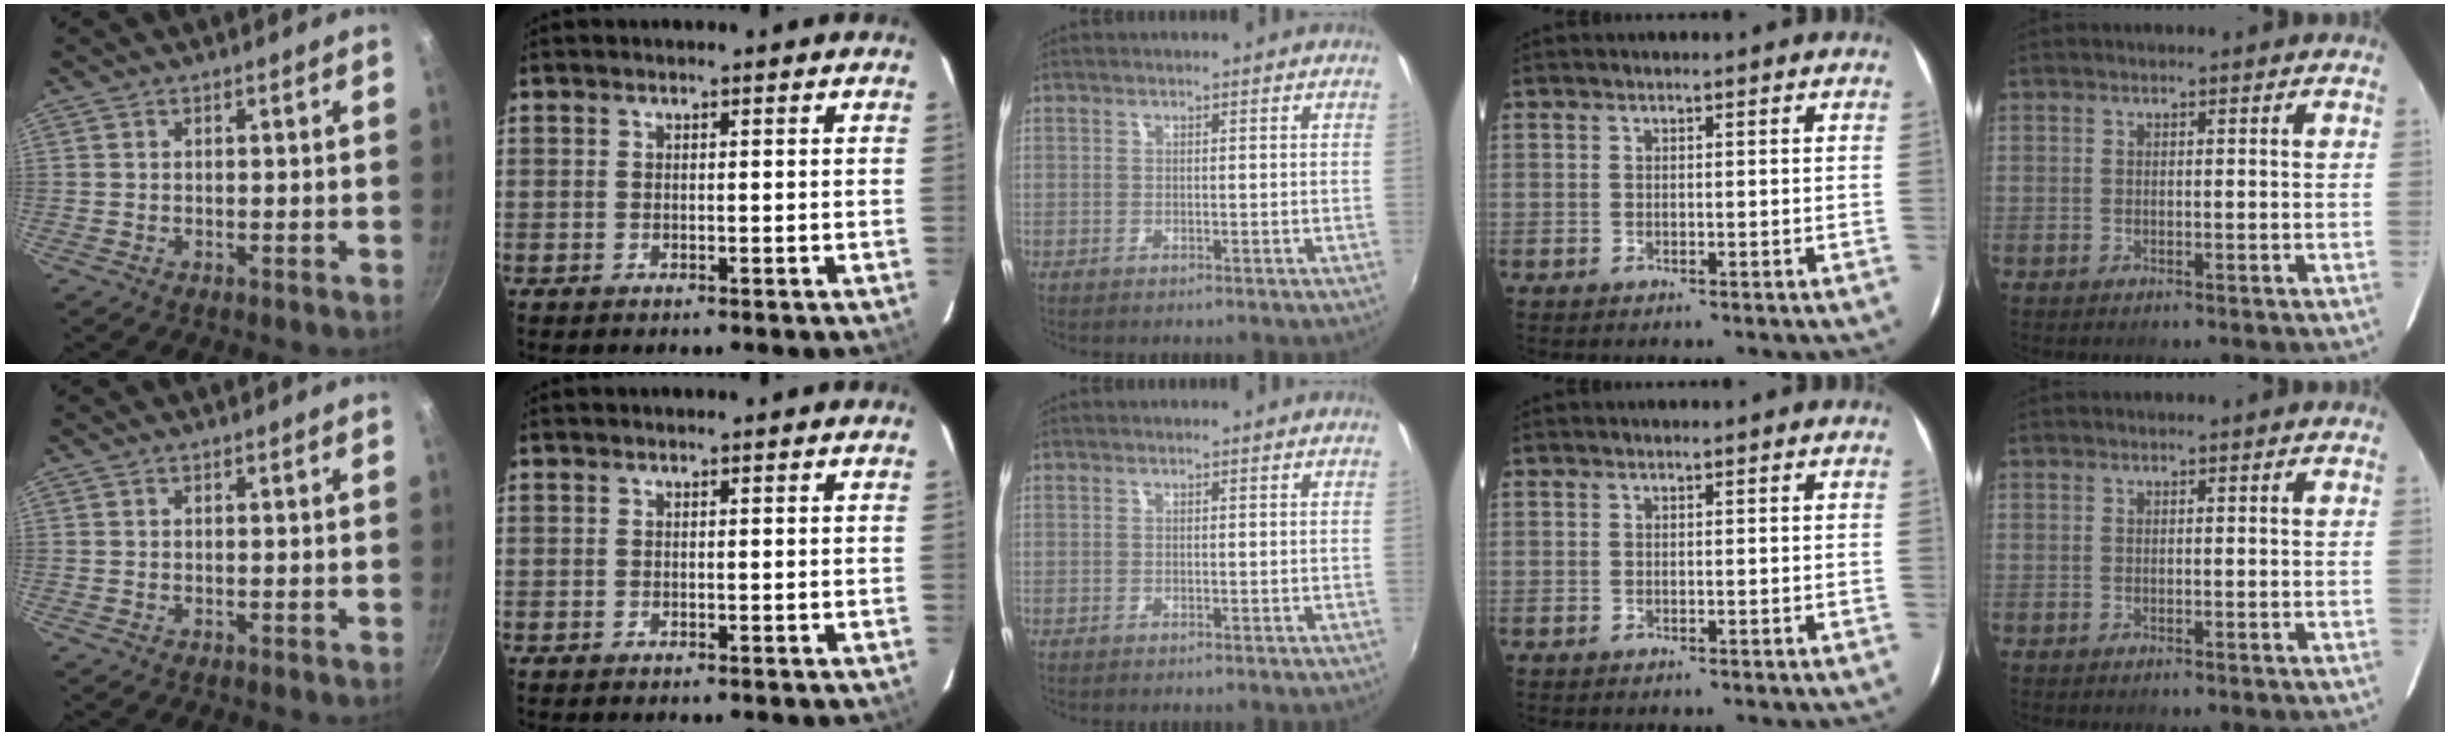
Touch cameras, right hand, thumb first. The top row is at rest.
{}